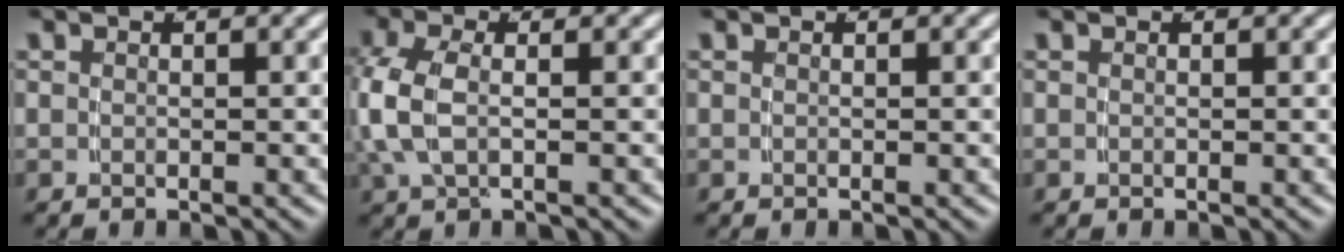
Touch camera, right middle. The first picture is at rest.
{"total": 4.0, "force": [-0.3, 2.3, 3.3], "torque": [-0.102, -0.016, 0.005]}
{"total": 0.0}
{"total": 0.0}